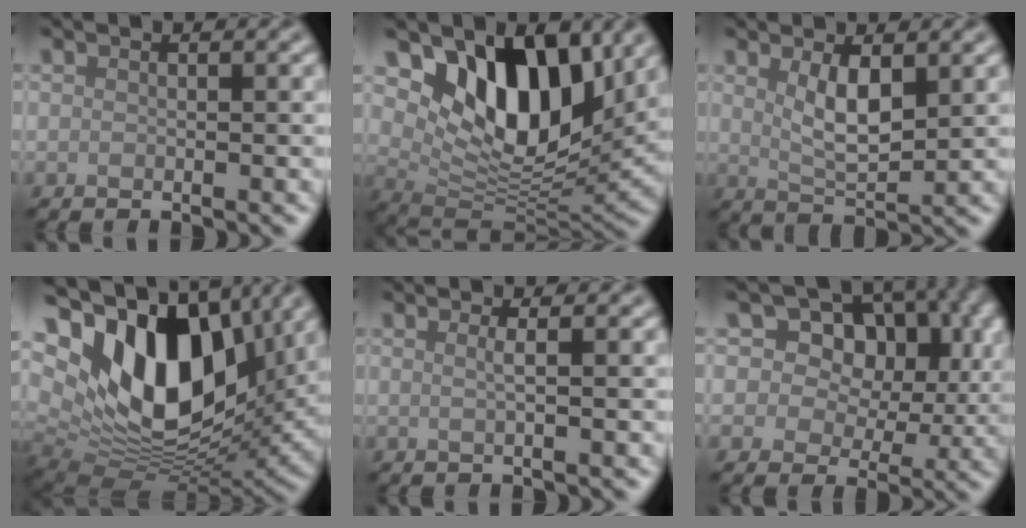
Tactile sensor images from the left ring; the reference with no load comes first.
{"total": 9.6, "force": [4.6, 5.4, 6.5], "torque": [-0.109, -0.023, 0.076]}
{"total": 3.6, "force": [1.3, 1.3, 3.1], "torque": [-0.065, -0.008, 0.028]}
{"total": 16.8, "force": [5.5, 9.8, 12.4], "torque": [-0.217, 0.004, 0.099]}
{"total": 1.2, "force": [0.1, 0.4, 1.1], "torque": [-0.015, 0.000, -0.008]}
{"total": 9.8, "force": [4.5, 6.5, 5.9], "torque": [-0.075, 0.023, 0.038]}